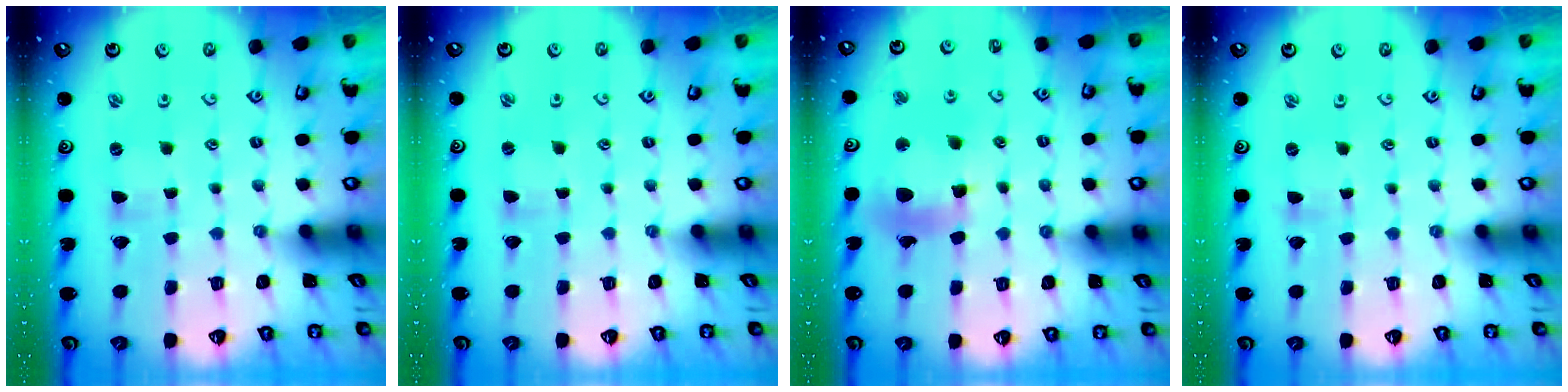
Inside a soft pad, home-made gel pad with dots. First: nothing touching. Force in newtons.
{"total": 1.3, "press": 1.2, "slide": 0.3}
{"total": 13.3, "press": 13.2, "slide": 1.8}
{"total": 0.0}